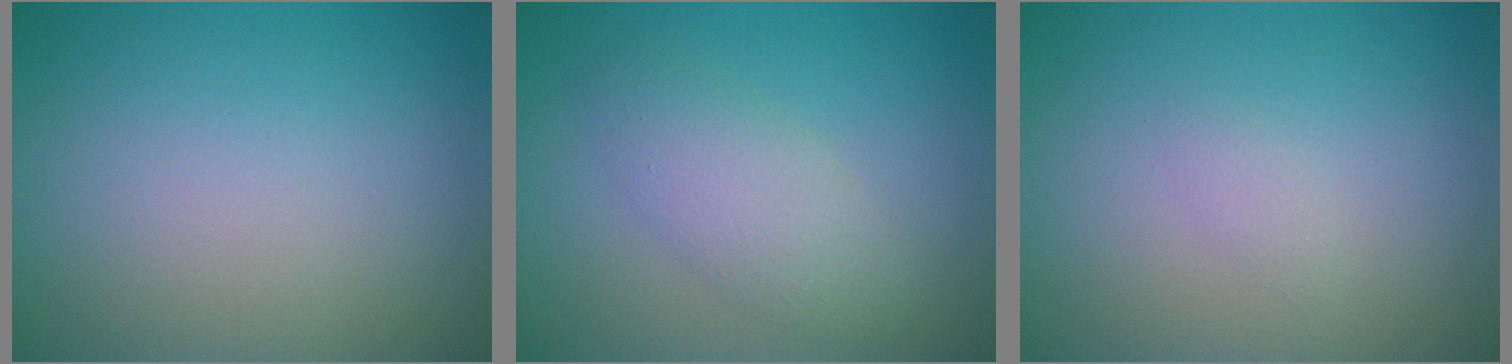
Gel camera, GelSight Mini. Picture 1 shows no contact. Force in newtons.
{"total": 3.1, "press": 3.1, "slide": 0.1}
{"total": 0.6, "press": 0.6, "slide": 0.1}